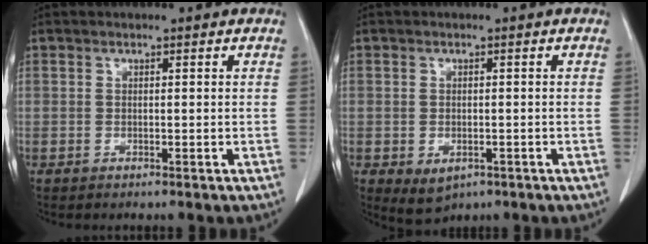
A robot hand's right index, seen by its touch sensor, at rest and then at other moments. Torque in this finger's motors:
{"motor_torque": [0.54, -0.48, 0.09, 0.01]}